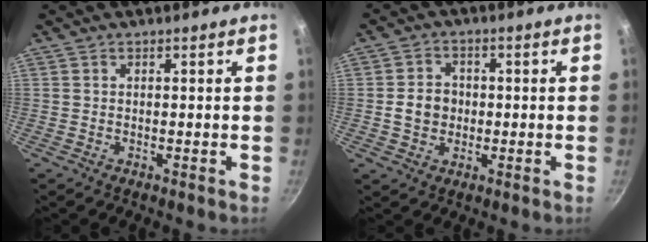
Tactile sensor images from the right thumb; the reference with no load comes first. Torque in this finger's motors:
{"motor_torque": [0.46, 1.14, 0.42, -0.28, 0.01]}